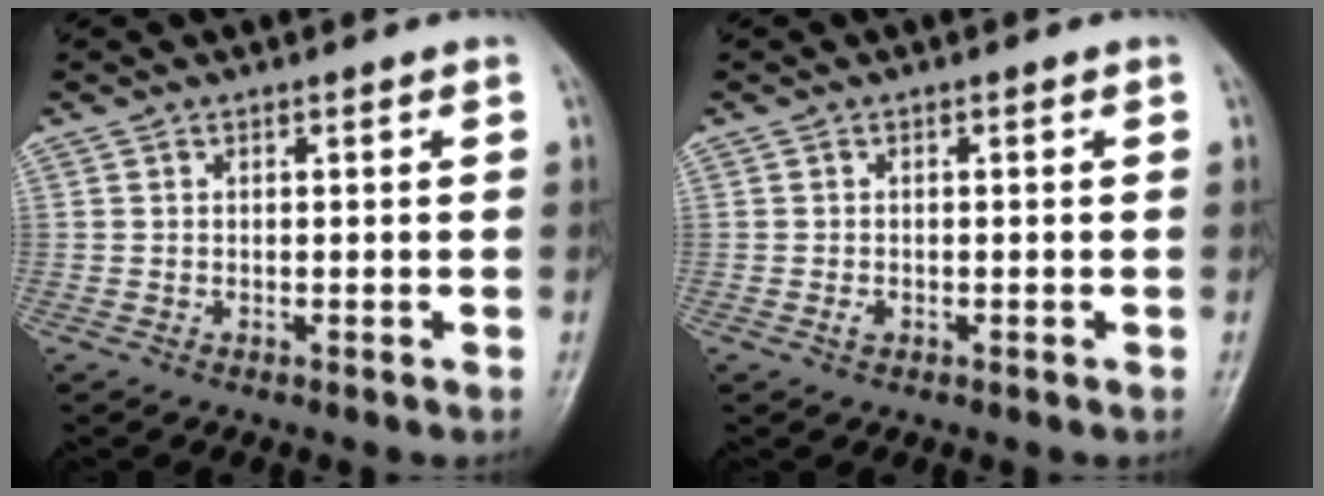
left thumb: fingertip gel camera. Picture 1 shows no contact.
{"total": 1.0, "force": [-0.4, 0.7, 0.6], "torque": [-0.011, -0.001, -0.006]}